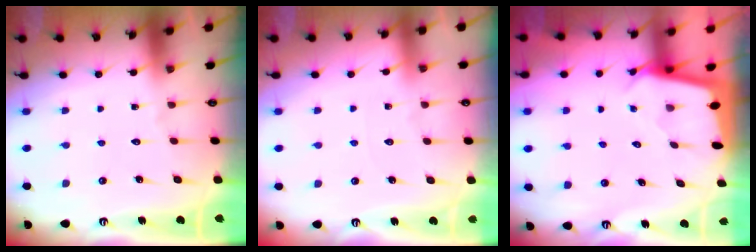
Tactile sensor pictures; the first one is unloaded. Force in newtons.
{"total": 1.4, "press": 1.4, "slide": 0.3}
{"total": 2.3, "press": 2.3, "slide": 0.1}